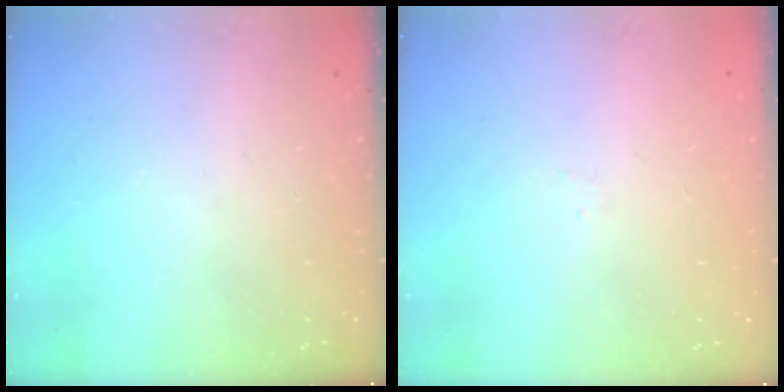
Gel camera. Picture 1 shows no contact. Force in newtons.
{"total": 1.6, "press": 1.5, "slide": 0.4}